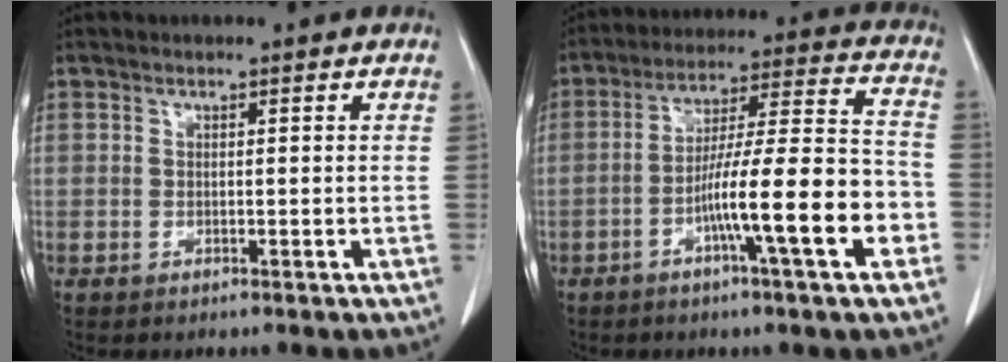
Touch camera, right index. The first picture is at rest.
{"total": 15.2, "force": [-5.4, 0.5, 14.2], "torque": [-0.229, 0.010, -0.087]}